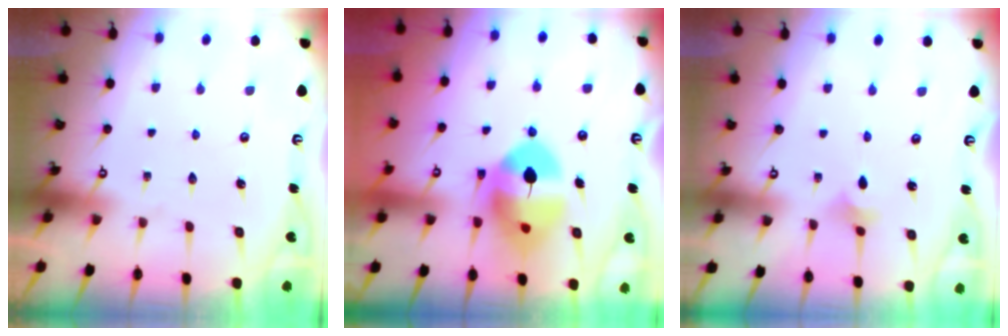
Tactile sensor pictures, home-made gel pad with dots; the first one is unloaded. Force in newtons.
{"total": 11.6, "press": 11.4, "slide": 1.9}
{"total": 1.6, "press": 1.5, "slide": 0.4}